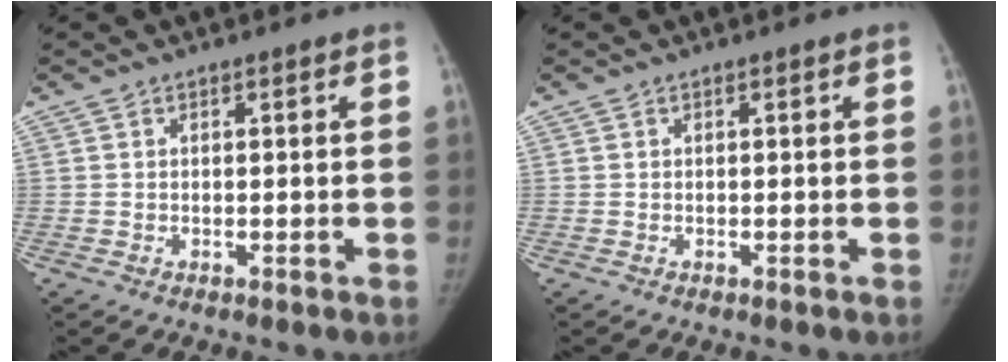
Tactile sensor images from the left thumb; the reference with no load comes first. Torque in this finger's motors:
{"motor_torque": [-0.06, 0.06, 0.12, -0.12, 0.00]}